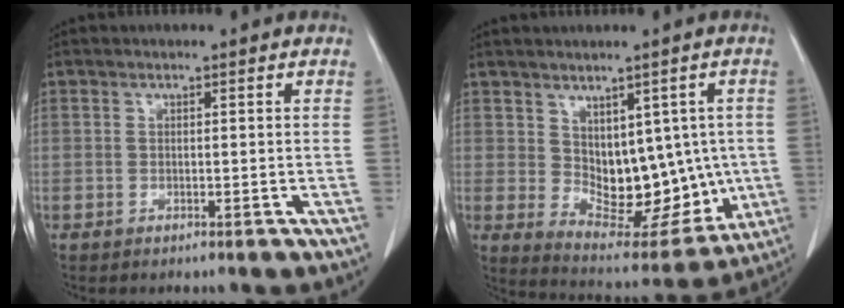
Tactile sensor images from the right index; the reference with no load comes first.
{"total": 13.1, "force": [0.3, 7.6, 10.7], "torque": [-0.132, 0.006, 0.039]}